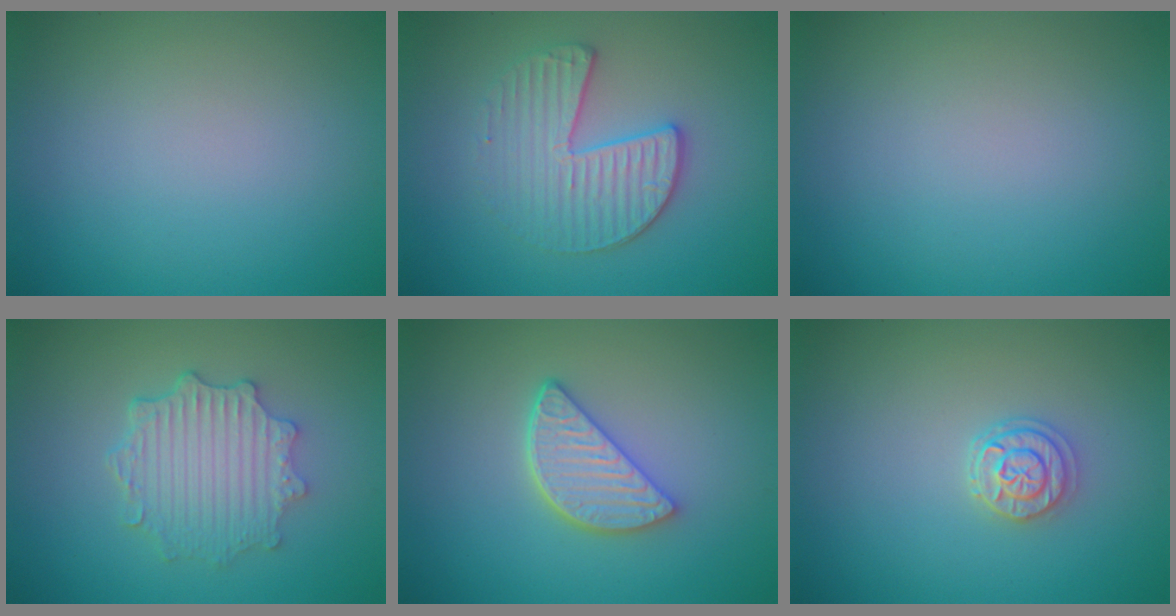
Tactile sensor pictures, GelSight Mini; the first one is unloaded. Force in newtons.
{"total": 3.5, "press": 3.3, "slide": 1.2}
{"total": 0.0}
{"total": 4.6, "press": 3.7, "slide": 2.7}
{"total": 3.9, "press": 3.2, "slide": 2.2}
{"total": 2.2, "press": 2.0, "slide": 0.8}